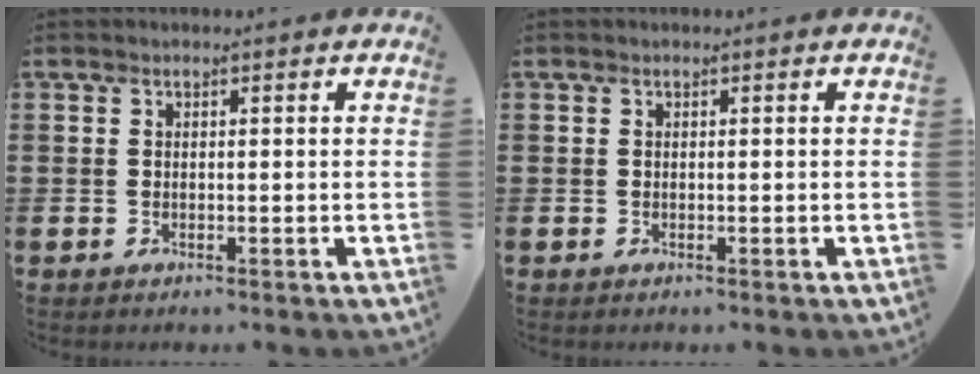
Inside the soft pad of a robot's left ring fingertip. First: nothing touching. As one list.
[{"total": 0.0}]